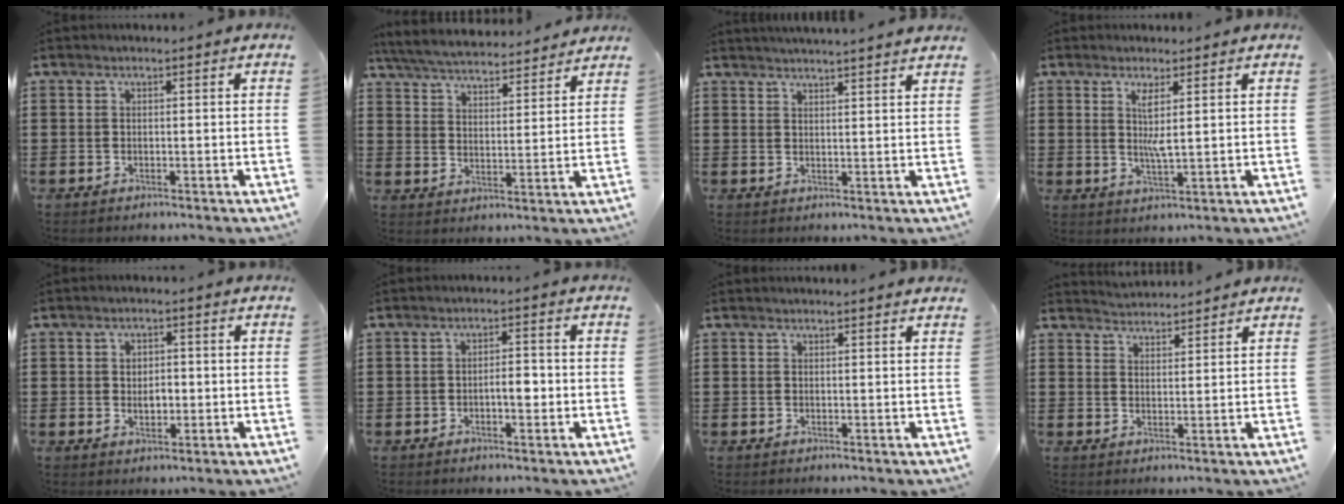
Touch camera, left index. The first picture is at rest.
{"total": 5.3, "force": [5.2, 0.3, 1.1], "torque": [-0.046, -0.029, 0.089]}
{"total": 2.6, "force": [2.5, -0.6, 0.3], "torque": [-0.012, -0.010, 0.046]}
{"total": 3.6, "force": [1.3, 0.4, 3.4], "torque": [-0.072, -0.002, 0.020]}
{"total": 2.6, "force": [0.0, 1.7, 2.0], "torque": [-0.034, 0.003, -0.006]}
{"total": 3.2, "force": [-0.8, 1.3, 2.9], "torque": [-0.046, 0.003, -0.019]}
{"total": 0.8, "force": [0.8, 0.0, 0.2], "torque": [-0.007, -0.001, 0.015]}
{"total": 2.9, "force": [2.8, -0.2, -0.6], "torque": [0.002, -0.010, 0.054]}